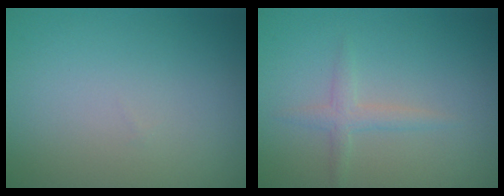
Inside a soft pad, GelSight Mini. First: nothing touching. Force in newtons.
{"total": 1.5, "press": 1.5, "slide": 0.1}